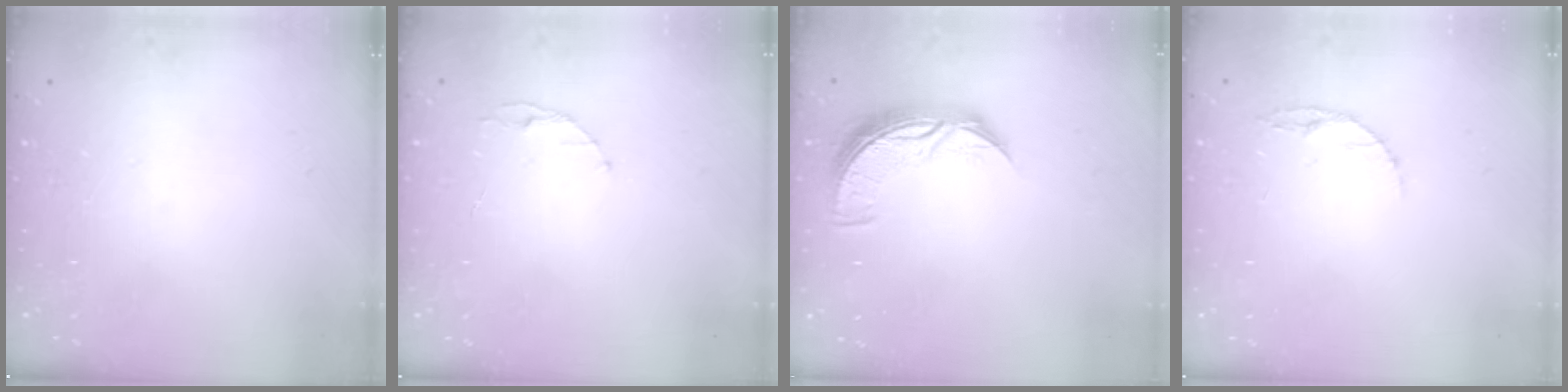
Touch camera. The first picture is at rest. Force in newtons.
{"total": 3.9, "press": 3.9, "slide": 0.5}
{"total": 8.2, "press": 8.2, "slide": 0.0}
{"total": 4.7, "press": 4.7, "slide": 0.6}